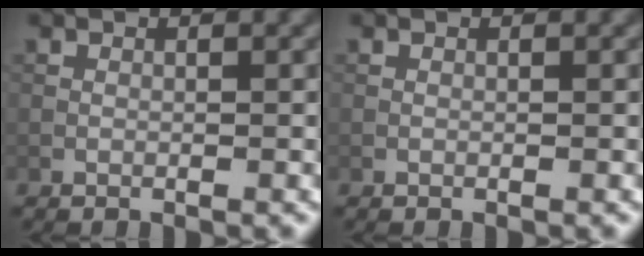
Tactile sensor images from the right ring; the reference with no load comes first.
{"total": 0.0}